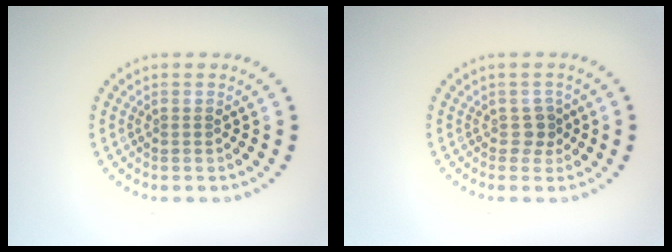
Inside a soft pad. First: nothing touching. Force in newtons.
{"total": 1.3, "press": 1.0, "slide": 0.9}